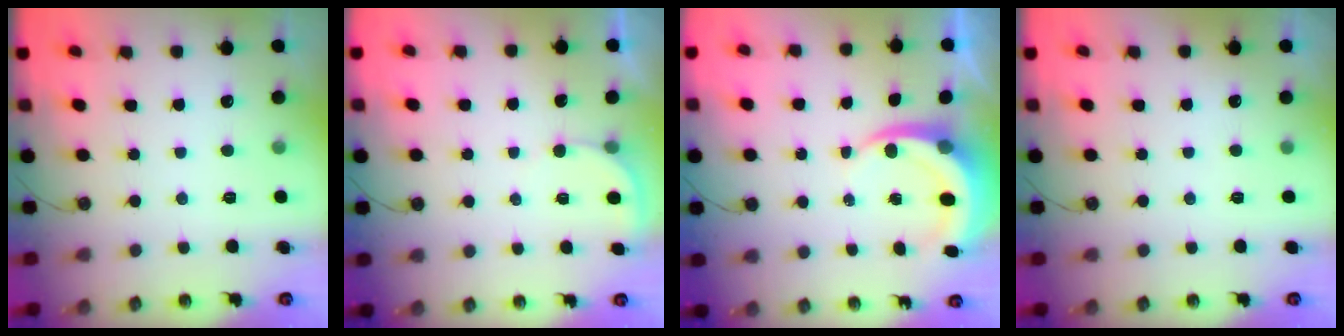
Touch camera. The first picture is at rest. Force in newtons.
{"total": 2.9, "press": 2.9, "slide": 0.2}
{"total": 6.5, "press": 6.4, "slide": 0.8}
{"total": 1.1, "press": 0.6, "slide": 0.9}